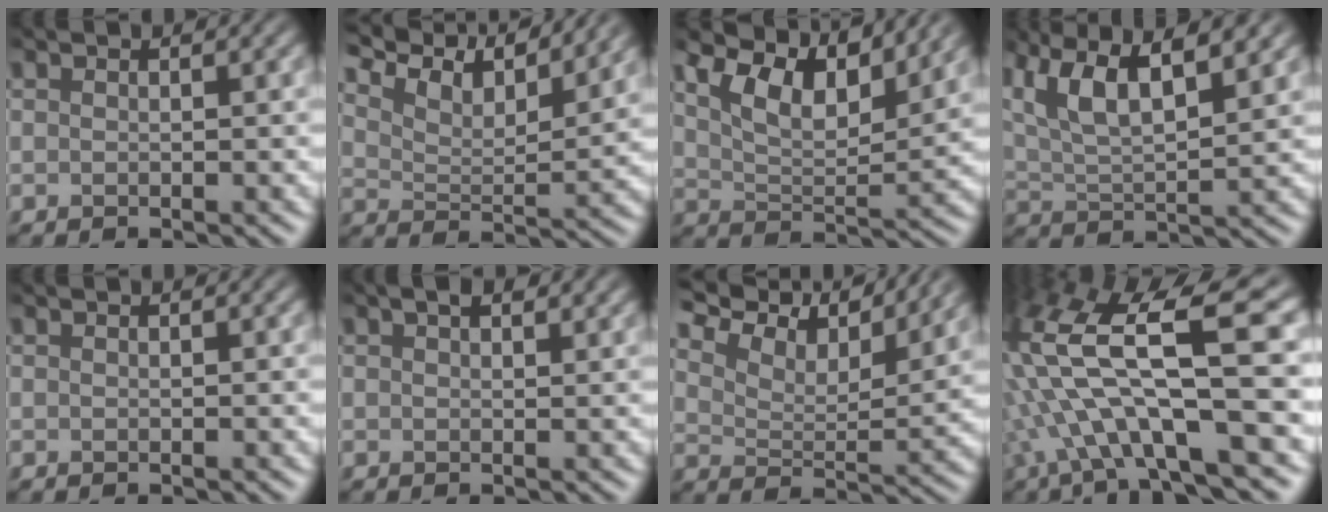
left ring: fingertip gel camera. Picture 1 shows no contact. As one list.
[{"total": 9.3, "force": [7.9, 2.2, 4.3], "torque": [-0.093, 0.009, 0.117]}, {"total": 8.4, "force": [6.1, 2.8, 4.9], "torque": [-0.094, 0.011, 0.094]}, {"total": 11.3, "force": [6.3, 4.7, 8.1], "torque": [-0.153, 0.047, 0.088]}, {"total": 0.0}, {"total": 2.0, "force": [1.3, 0.8, 1.3], "torque": [-0.016, 0.004, 0.021]}, {"total": 10.3, "force": [8.7, 2.9, 4.6], "torque": [-0.098, 0.011, 0.116]}, {"total": 14.5, "force": [0.2, 3.9, 14.0], "torque": [-0.278, 0.022, 0.022]}]